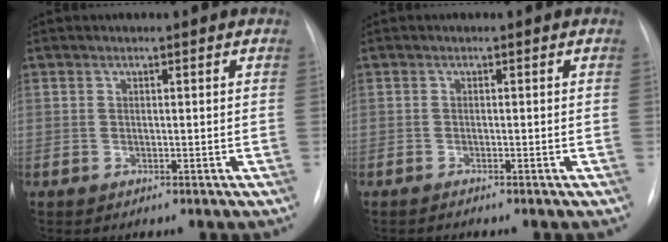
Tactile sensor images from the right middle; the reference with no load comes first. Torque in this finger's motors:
{"motor_torque": [0.99, -1.14, 0.05, 0.01]}